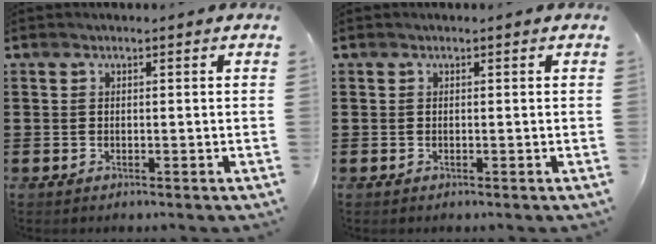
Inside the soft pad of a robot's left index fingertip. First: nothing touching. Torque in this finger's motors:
{"motor_torque": [0.00, 0.00, 0.00, 0.00]}